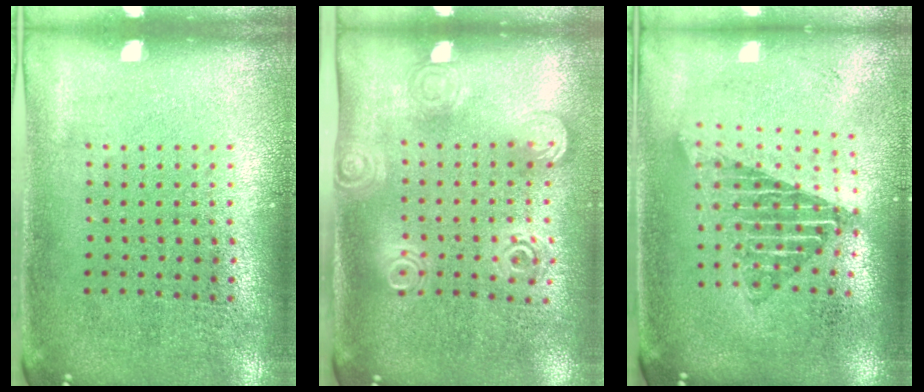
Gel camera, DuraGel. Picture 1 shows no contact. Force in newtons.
{"total": 1.7, "press": 1.3, "slide": 1.1}
{"total": 1.7, "press": 1.4, "slide": 0.9}